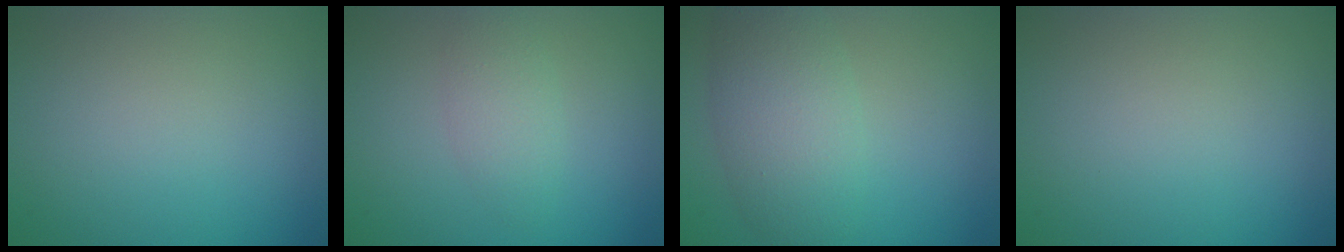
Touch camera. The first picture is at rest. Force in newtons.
{"total": 2.1, "press": 2.1, "slide": 0.1}
{"total": 5.1, "press": 5.1, "slide": 0.2}
{"total": 0.0}